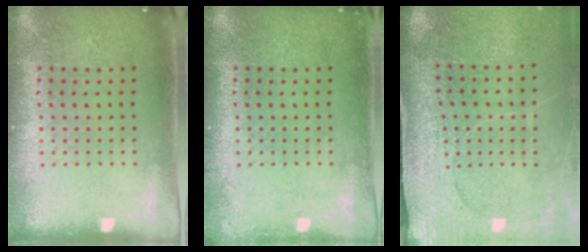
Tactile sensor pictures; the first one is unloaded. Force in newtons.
{"total": 0.8, "press": 0.8, "slide": 0.1}
{"total": 2.9, "press": 2.8, "slide": 0.7}